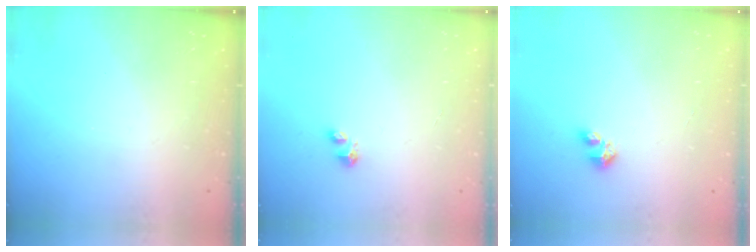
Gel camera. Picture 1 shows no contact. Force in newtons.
{"total": 2.8, "press": 2.8, "slide": 0.4}
{"total": 2.7, "press": 2.7, "slide": 0.3}